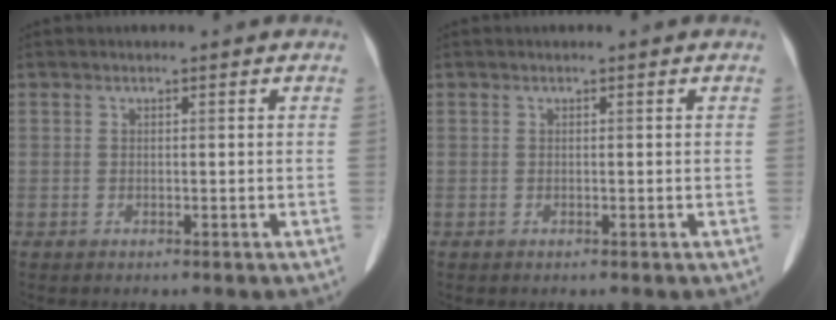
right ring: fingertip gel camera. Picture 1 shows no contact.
{"total": 0.0}